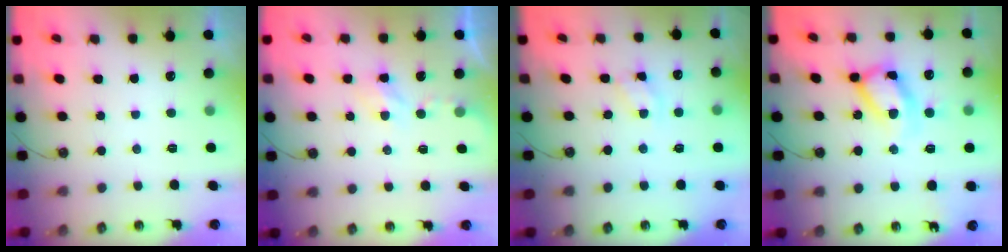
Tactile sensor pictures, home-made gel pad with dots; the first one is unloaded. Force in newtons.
{"total": 4.4, "press": 4.4, "slide": 0.5}
{"total": 4.9, "press": 4.9, "slide": 0.6}
{"total": 14.9, "press": 14.8, "slide": 1.3}